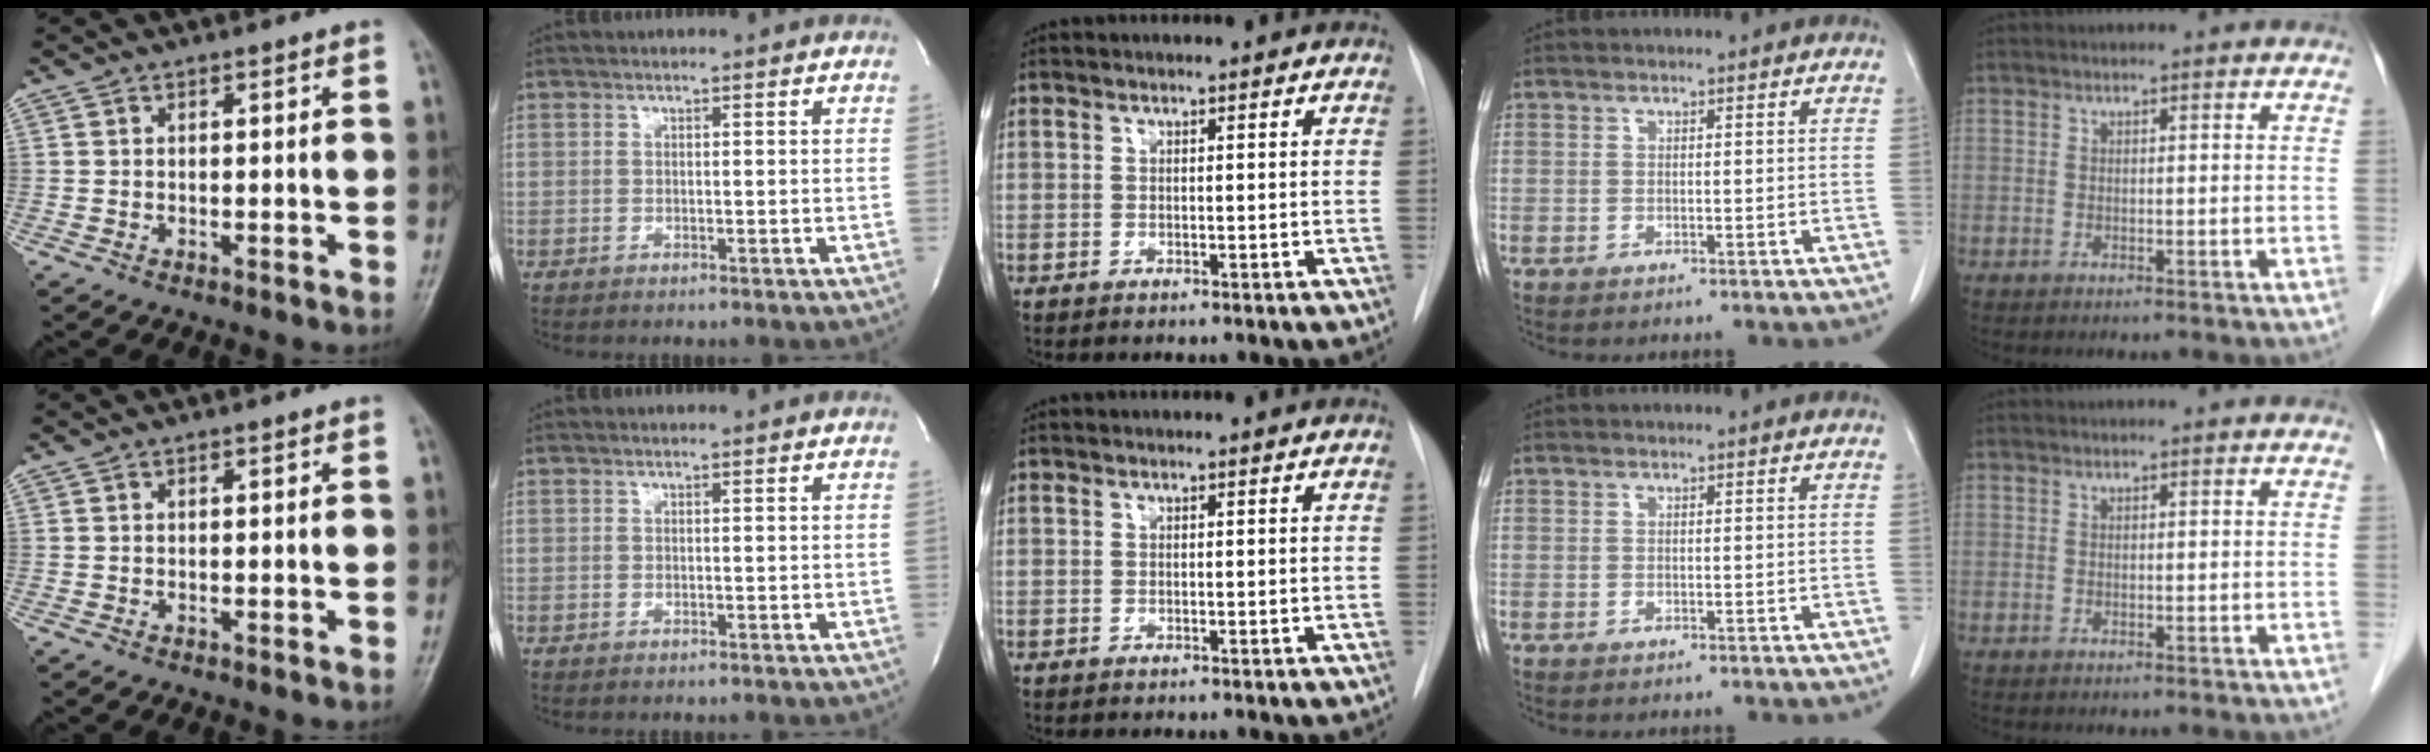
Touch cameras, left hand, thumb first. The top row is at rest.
{}